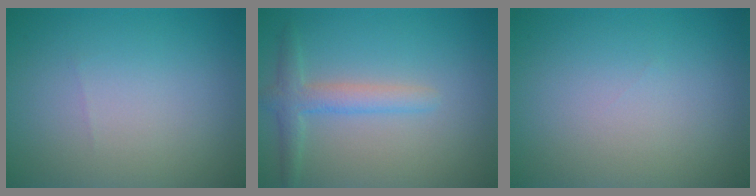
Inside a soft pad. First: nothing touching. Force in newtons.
{"total": 2.5, "press": 2.5, "slide": 0.1}
{"total": 0.0}